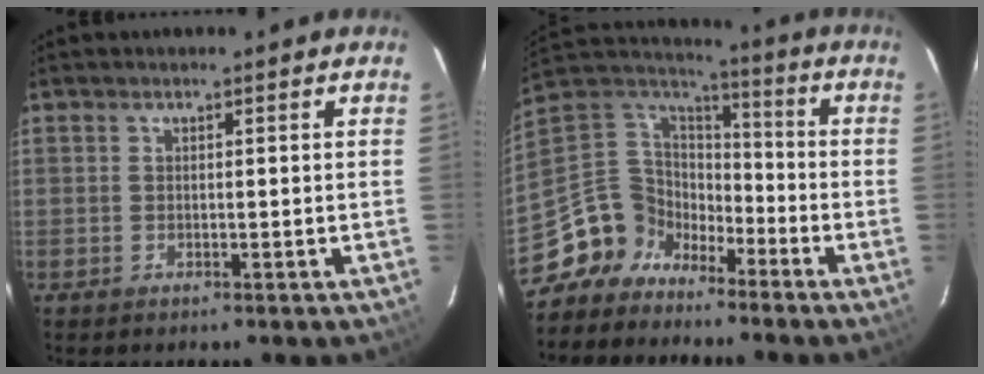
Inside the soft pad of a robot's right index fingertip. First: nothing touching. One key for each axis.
{"total": 11.8, "fx": -9.2, "fy": 7.2, "fz": 1.8, "tx": -0.068, "ty": 0.041, "tz": -0.184}